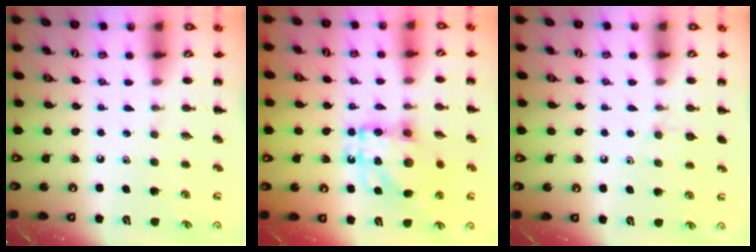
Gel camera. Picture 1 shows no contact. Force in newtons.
{"total": 13.3, "press": 13.2, "slide": 1.4}
{"total": 5.0, "press": 4.7, "slide": 1.7}